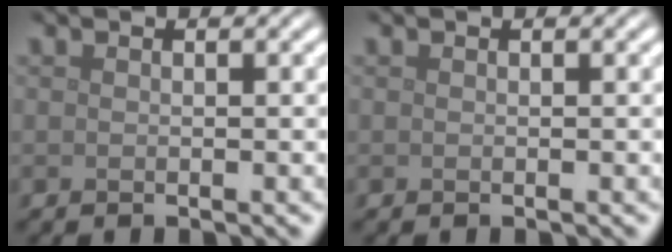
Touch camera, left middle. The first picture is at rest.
{"total": 0.0}